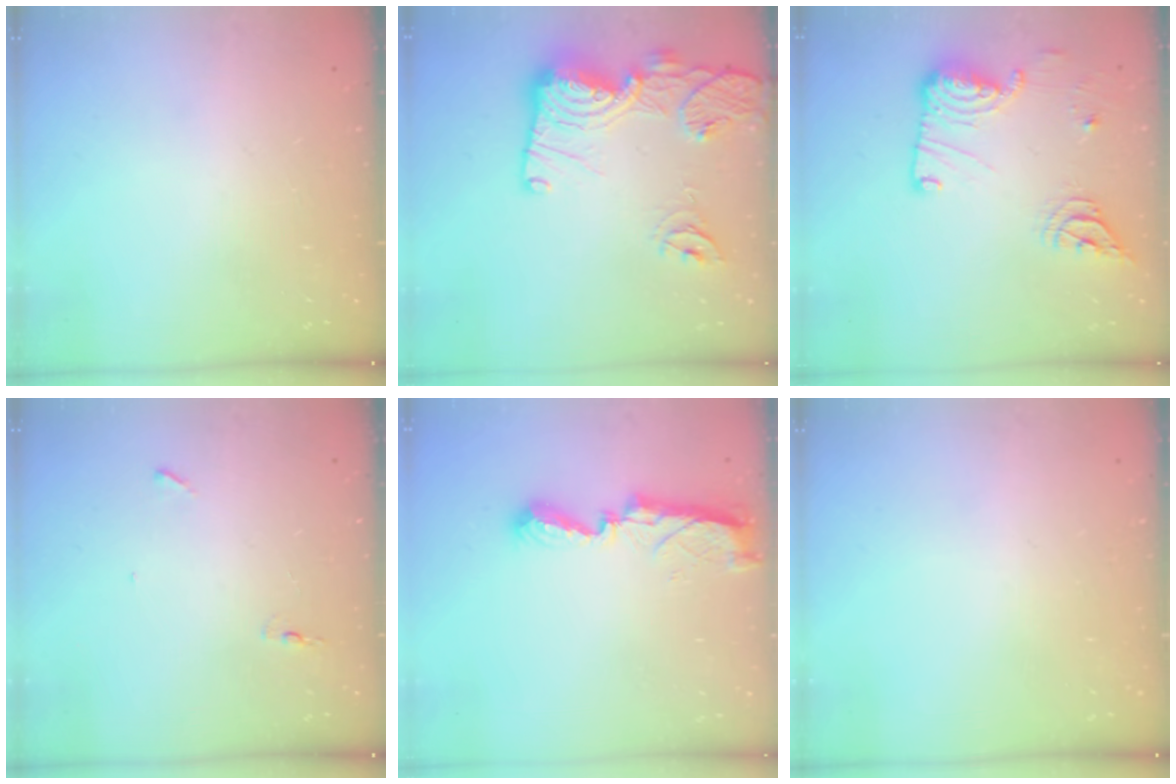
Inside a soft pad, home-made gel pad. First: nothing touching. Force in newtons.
{"total": 18.6, "press": 18.6, "slide": 1.6}
{"total": 15.4, "press": 15.3, "slide": 1.5}
{"total": 4.7, "press": 4.5, "slide": 1.4}
{"total": 8.8, "press": 8.7, "slide": 0.4}
{"total": 0.0}